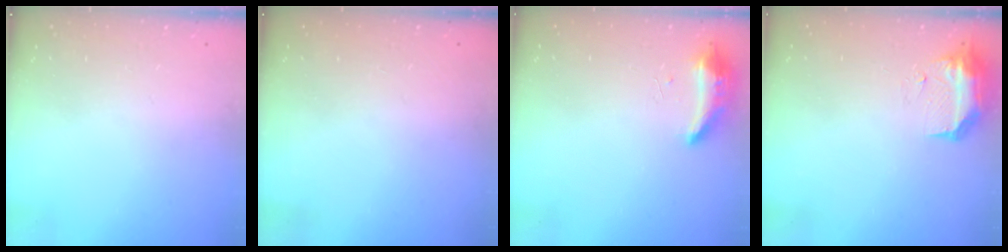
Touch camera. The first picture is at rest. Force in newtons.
{"total": 0.0}
{"total": 16.8, "press": 10.1, "slide": 13.4}
{"total": 15.7, "press": 10.5, "slide": 11.7}